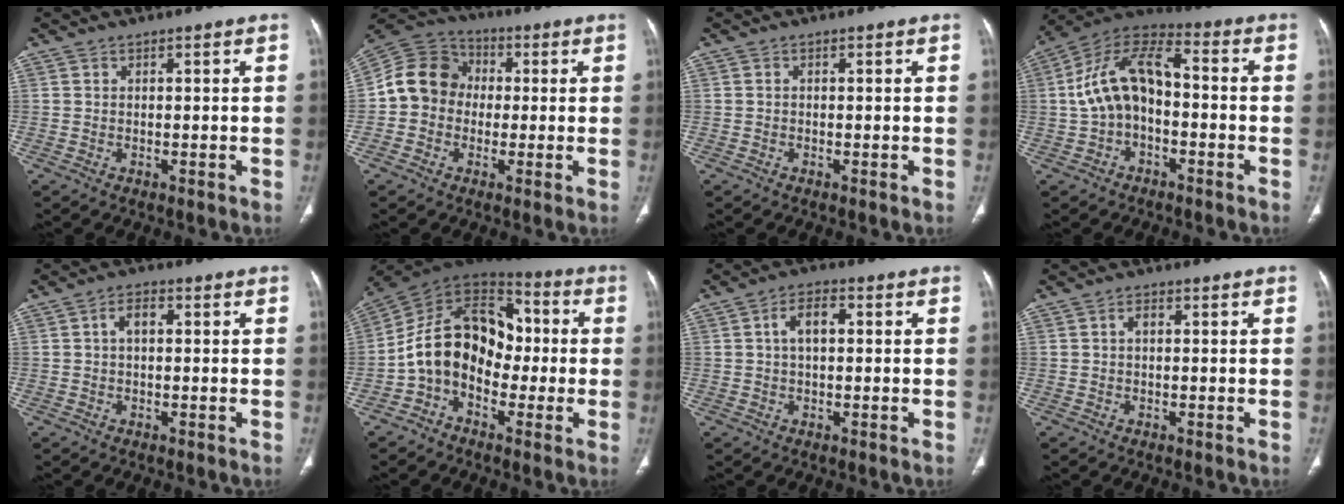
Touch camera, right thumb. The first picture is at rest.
{"total": 11.6, "force": [-0.3, 10.2, 5.5], "torque": [-0.083, 0.033, -0.019]}
{"total": 0.0}
{"total": 13.2, "force": [-1.2, 7.9, 10.5], "torque": [-0.190, 0.049, -0.032]}
{"total": 3.1, "force": [0.4, 1.8, 2.5], "torque": [-0.042, 0.012, 0.002]}
{"total": 15.8, "force": [-2.5, 11.5, 10.5], "torque": [-0.147, 0.057, -0.056]}
{"total": 4.8, "force": [0.7, 2.6, 3.9], "torque": [-0.069, 0.014, 0.007]}
{"total": 1.5, "force": [0.1, 0.9, 1.2], "torque": [-0.019, 0.005, -0.002]}